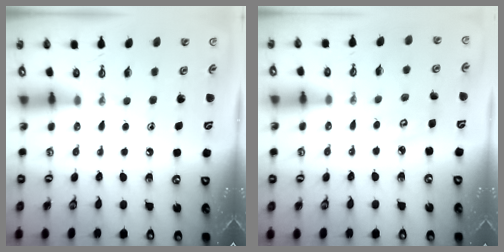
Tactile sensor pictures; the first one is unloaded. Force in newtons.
{"total": 4.7, "press": 4.7, "slide": 0.3}